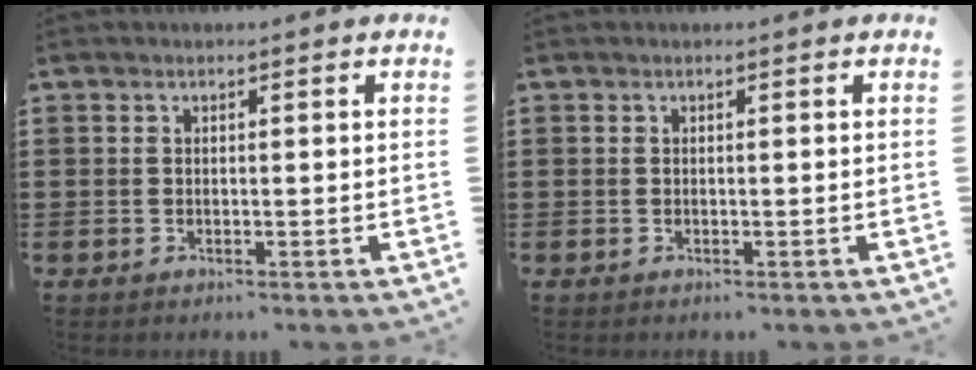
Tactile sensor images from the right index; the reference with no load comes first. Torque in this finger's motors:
{"motor_torque": [-0.48, 0.61, 0.01, -0.01]}